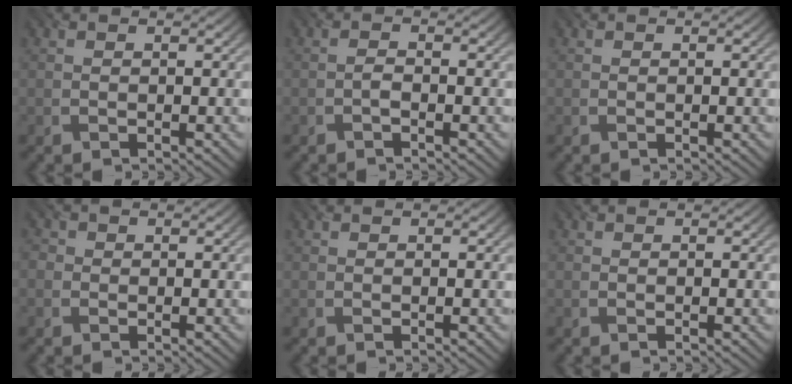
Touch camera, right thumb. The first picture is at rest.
{"total": 1.0, "force": [-0.7, 0.2, 0.7], "torque": [-0.015, 0.003, -0.014]}
{"total": 0.0}
{"total": 1.4, "force": [0.0, 1.3, 0.4], "torque": [-0.010, 0.001, -0.007]}
{"total": 0.0}
{"total": 0.0}